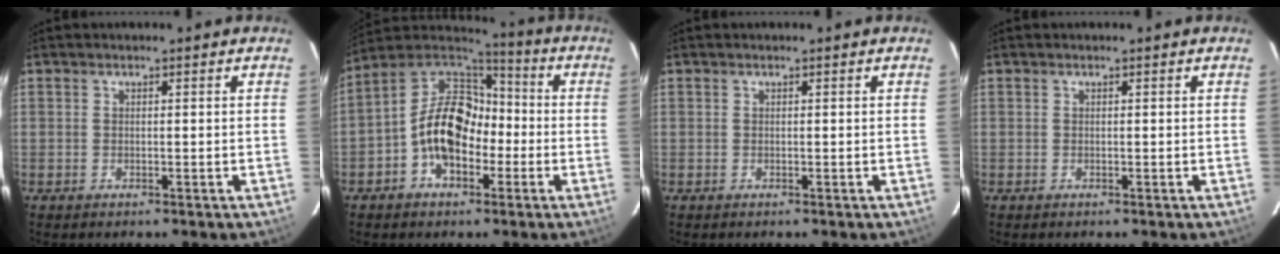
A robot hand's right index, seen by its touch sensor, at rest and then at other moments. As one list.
[{"total": 13.7, "force": [-3.2, 9.0, 9.8], "torque": [-0.177, 0.032, -0.060]}, {"total": 0.0}, {"total": 0.0}]